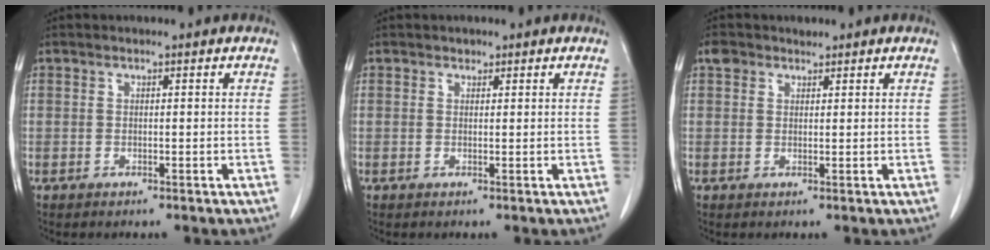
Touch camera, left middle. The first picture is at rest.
{"total": 0.7, "force": [0.5, 0.4, 0.1], "torque": [-0.001, -0.004, 0.006]}
{"total": 2.0, "force": [1.5, 1.3, 0.4], "torque": [-0.009, 0.012, 0.026]}